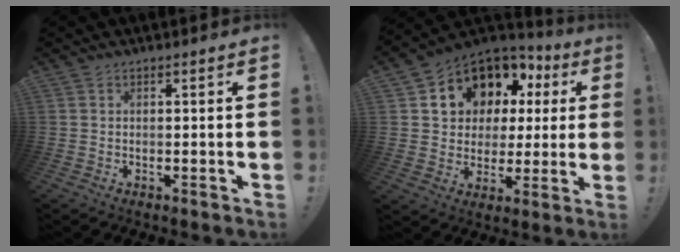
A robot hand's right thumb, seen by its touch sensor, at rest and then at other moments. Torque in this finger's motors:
{"motor_torque": [1.87, 3.14, 0.31, 0.03, 0.08]}